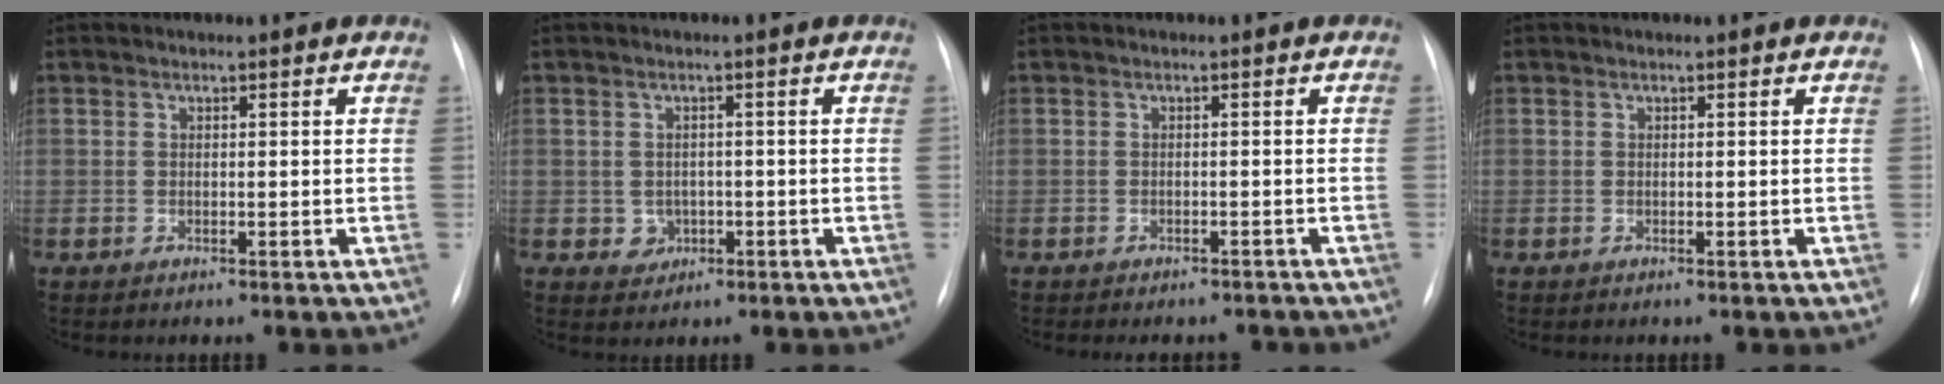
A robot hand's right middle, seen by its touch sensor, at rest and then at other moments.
{"total": 2.3, "force": [-0.6, 2.1, 0.7], "torque": [-0.007, 0.004, -0.002]}
{"total": 6.3, "force": [-5.7, 2.2, 1.8], "torque": [-0.014, 0.004, -0.062]}
{"total": 0.0}